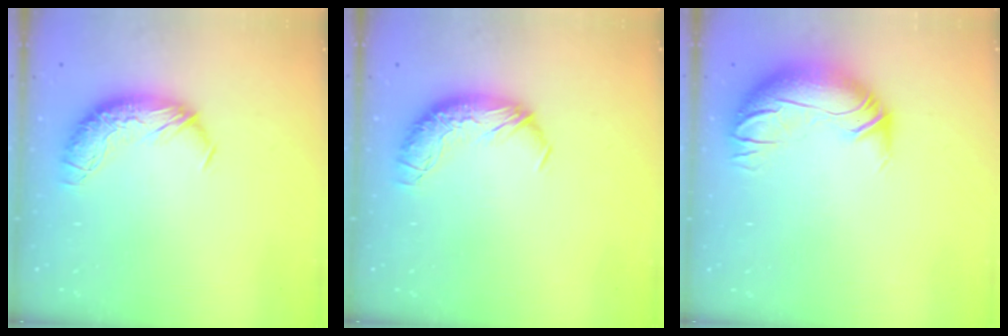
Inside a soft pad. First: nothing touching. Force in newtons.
{"total": 0.0}
{"total": 3.0, "press": 0.4, "slide": 2.9}